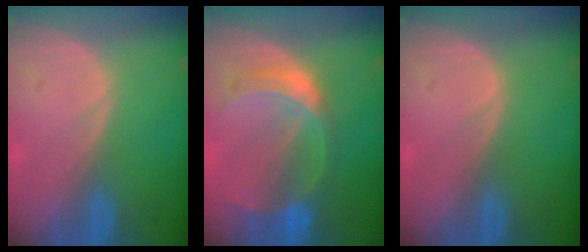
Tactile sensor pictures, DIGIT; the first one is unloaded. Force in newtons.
{"total": 7.6, "press": 6.6, "slide": 3.8}
{"total": 0.0}